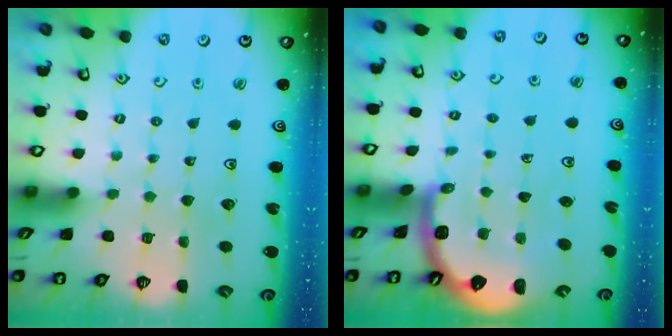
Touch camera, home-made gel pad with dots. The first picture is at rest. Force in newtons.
{"total": 4.5, "press": 4.4, "slide": 0.7}